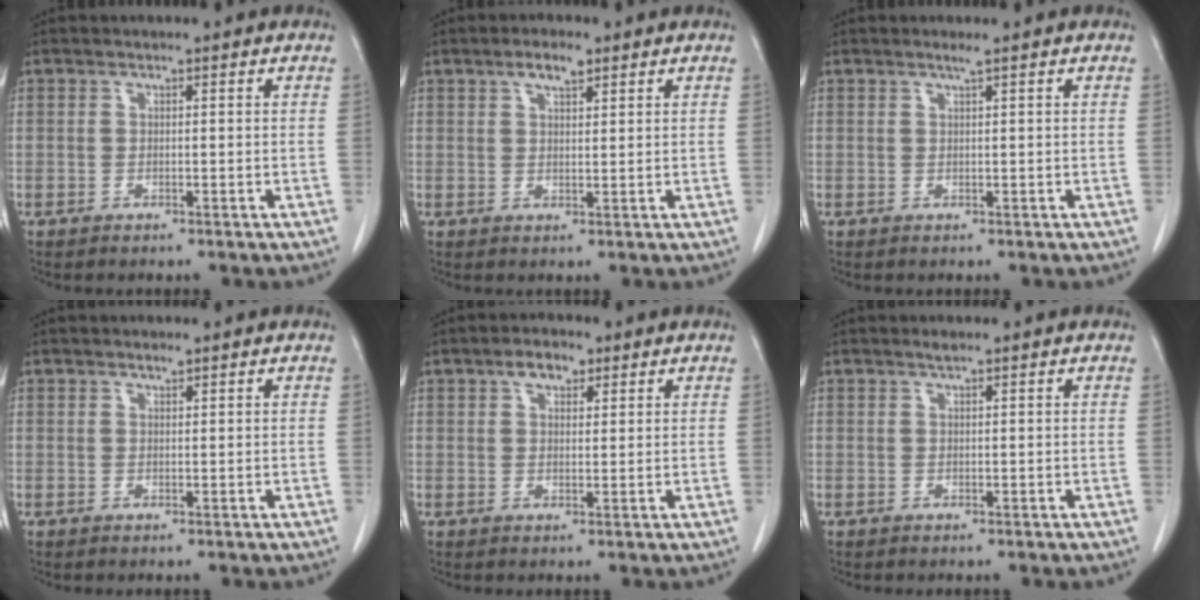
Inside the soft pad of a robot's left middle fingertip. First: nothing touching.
{"total": 3.2, "force": [2.0, 1.0, 2.2], "torque": [-0.042, 0.004, 0.035]}
{"total": 0.8, "force": [0.6, -0.3, 0.5], "torque": [-0.019, -0.005, 0.016]}
{"total": 0.7, "force": [0.6, 0.1, 0.3], "torque": [-0.013, -0.003, 0.012]}
{"total": 3.5, "force": [2.1, 1.7, 2.2], "torque": [-0.040, 0.010, 0.036]}
{"total": 0.8, "force": [0.6, 0.0, 0.5], "torque": [-0.013, 0.000, 0.014]}